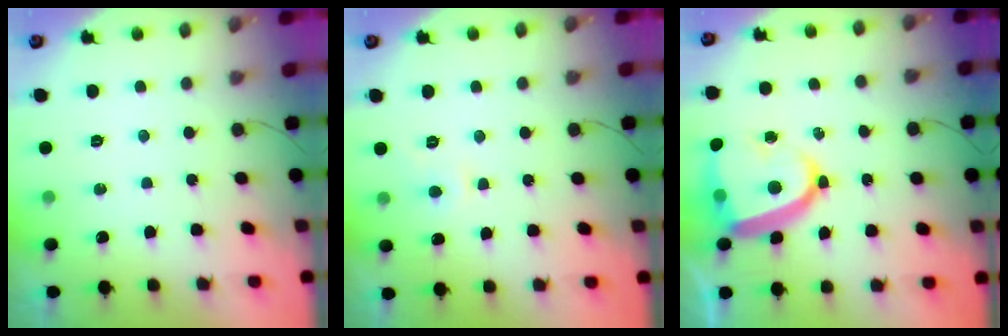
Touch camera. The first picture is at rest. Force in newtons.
{"total": 3.9, "press": 3.9, "slide": 0.3}
{"total": 16.5, "press": 16.4, "slide": 1.5}